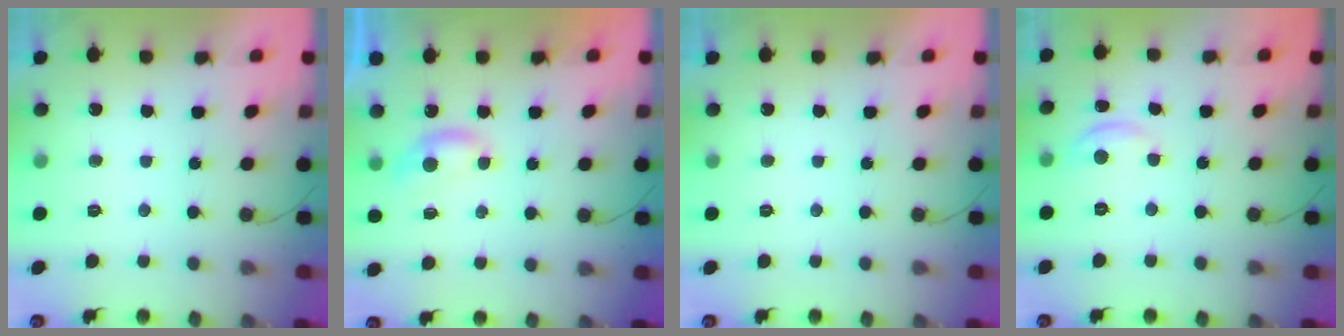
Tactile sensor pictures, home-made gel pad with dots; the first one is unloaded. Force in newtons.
{"total": 5.4, "press": 5.3, "slide": 0.5}
{"total": 0.0}
{"total": 4.3, "press": 4.2, "slide": 0.2}